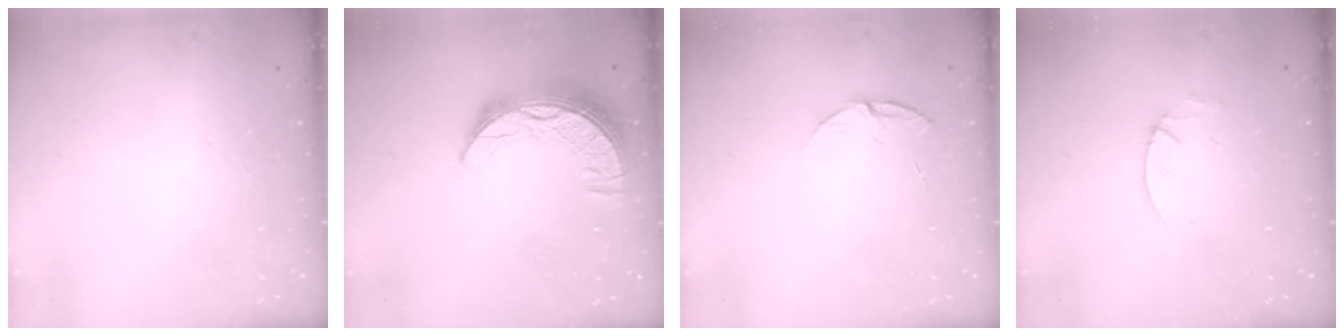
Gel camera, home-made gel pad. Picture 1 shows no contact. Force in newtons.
{"total": 13.4, "press": 13.3, "slide": 0.9}
{"total": 5.9, "press": 5.8, "slide": 0.6}
{"total": 1.9, "press": 1.9, "slide": 0.2}